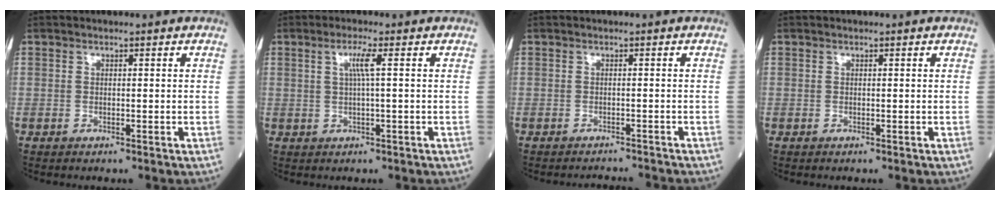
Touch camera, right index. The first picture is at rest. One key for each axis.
{"total": 2.8, "fx": 0.7, "fy": -0.4, "fz": 2.7, "tx": -0.058, "ty": 0.003, "tz": 0.012}
{"total": 3.9, "fx": -3.9, "fy": -0.4, "fz": 0.1, "tx": 0.001, "ty": -0.010, "tz": -0.048}
{"total": 0.0}